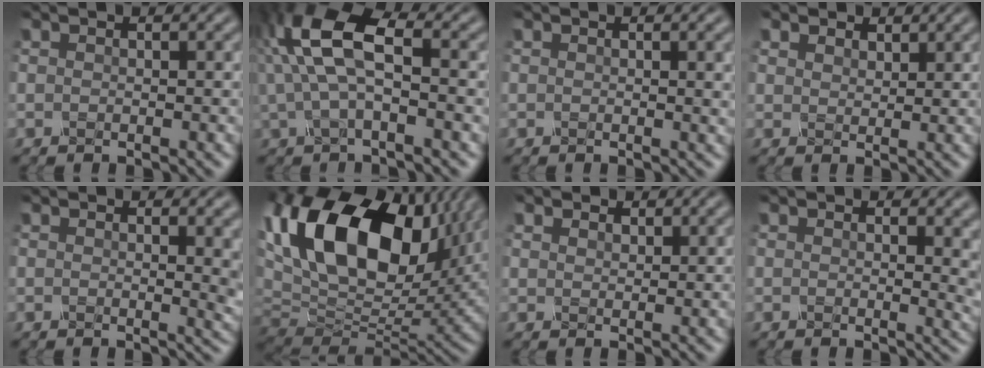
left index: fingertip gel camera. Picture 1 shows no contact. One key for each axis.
{"total": 7.2, "fx": 0.7, "fy": 3.2, "fz": 6.4, "tx": -0.141, "ty": 0.020, "tz": 0.008}
{"total": 2.7, "fx": 0.9, "fy": 1.0, "fz": 2.3, "tx": -0.017, "ty": 0.006, "tz": 0.010}
{"total": 1.6, "fx": 1.4, "fy": 0.9, "fz": 0.1, "tx": -0.011, "ty": -0.002, "tz": 0.029}
{"total": 4.6, "fx": 1.5, "fy": 1.8, "fz": 4.0, "tx": -0.021, "ty": 0.007, "tz": 0.027}
{"total": 18.2, "fx": 6.0, "fy": 11.0, "fz": 13.2, "tx": -0.268, "ty": 0.030, "tz": 0.105}
{"total": 1.2, "fx": 1.0, "fy": 0.6, "fz": -0.1, "tx": -0.006, "ty": 0.001, "tz": 0.021}
{"total": 4.7, "fx": 1.8, "fy": 2.1, "fz": 3.8, "tx": -0.016, "ty": 0.010, "tz": 0.032}